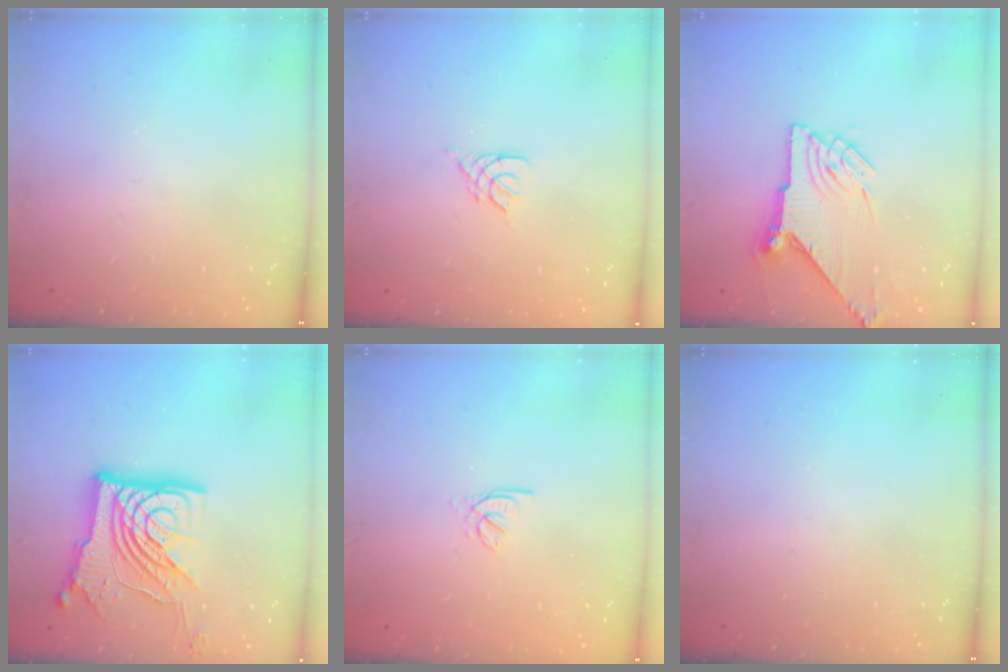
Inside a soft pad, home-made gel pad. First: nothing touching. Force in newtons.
{"total": 2.7, "press": 2.7, "slide": 0.5}
{"total": 11.3, "press": 11.3, "slide": 0.9}
{"total": 22.5, "press": 22.4, "slide": 2.7}
{"total": 2.0, "press": 2.0, "slide": 0.4}
{"total": 0.0}